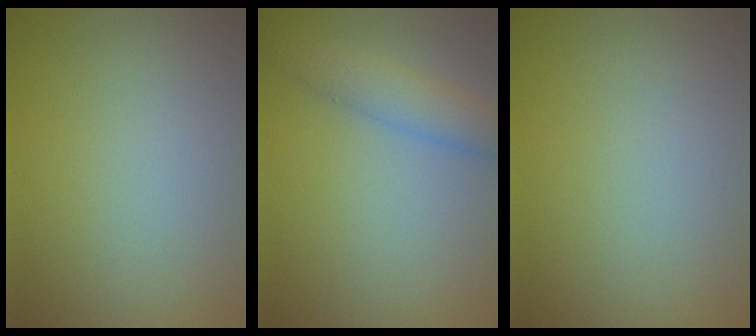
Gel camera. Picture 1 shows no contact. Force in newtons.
{"total": 3.5, "press": 3.5, "slide": 0.1}
{"total": 0.0}